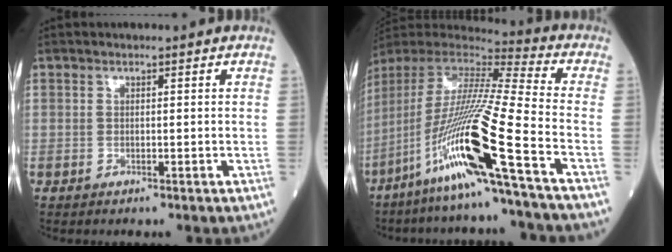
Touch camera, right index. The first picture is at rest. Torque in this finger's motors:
{"motor_torque": [1.67, -0.46, 1.05, 0.21]}